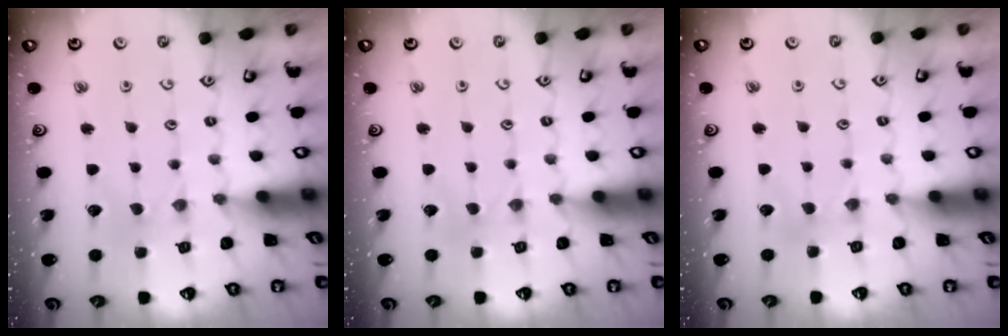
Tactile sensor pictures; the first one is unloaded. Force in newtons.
{"total": 0.7, "press": 0.7, "slide": 0.1}
{"total": 2.6, "press": 2.6, "slide": 0.4}